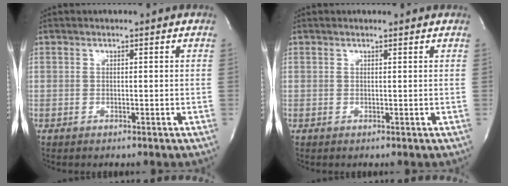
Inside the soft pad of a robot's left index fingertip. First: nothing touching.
{"total": 1.3, "force": [1.3, -0.1, 0.1], "torque": [-0.009, 0.003, 0.018]}